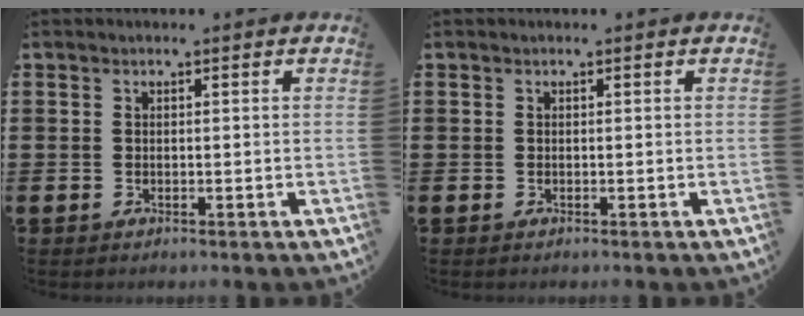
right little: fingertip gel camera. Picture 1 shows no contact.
{"total": 0.0}